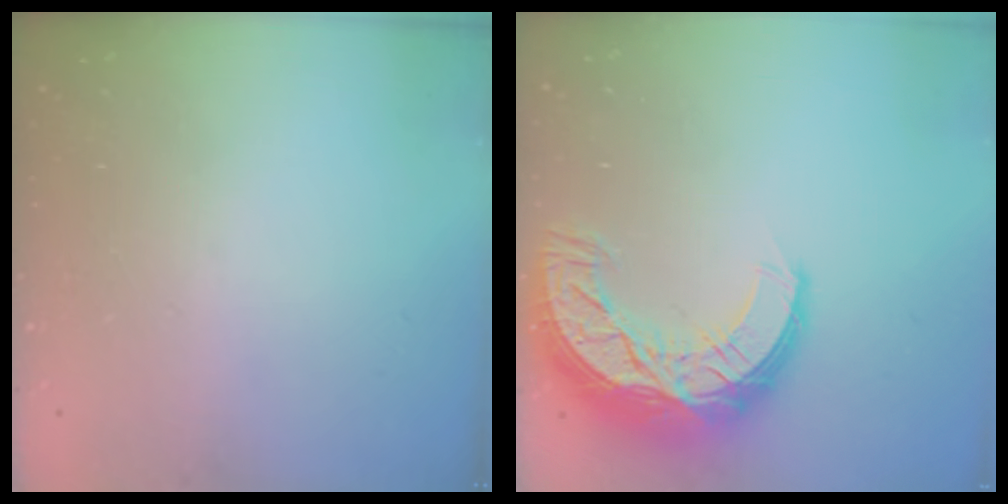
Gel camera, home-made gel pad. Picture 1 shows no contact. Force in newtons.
{"total": 16.4, "press": 16.4, "slide": 0.9}